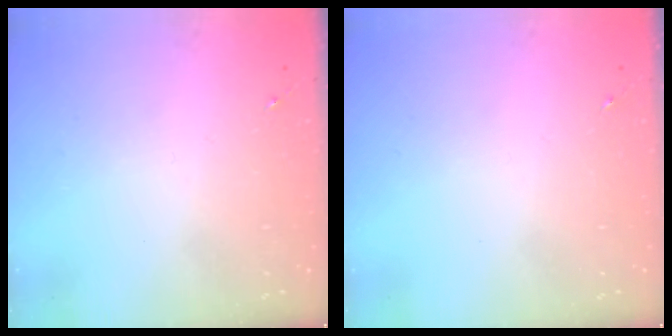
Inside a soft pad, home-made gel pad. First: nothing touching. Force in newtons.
{"total": 0.0}